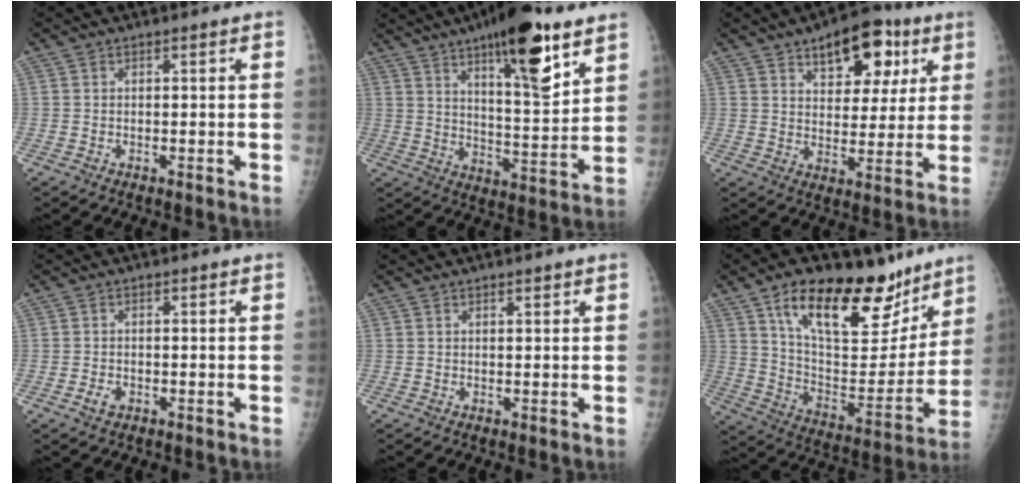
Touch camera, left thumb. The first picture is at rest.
{"total": 17.7, "force": [10.4, 4.8, 13.5], "torque": [-0.179, -0.058, 0.164]}
{"total": 14.1, "force": [7.2, 7.7, 9.3], "torque": [-0.082, -0.019, 0.104]}
{"total": 1.6, "force": [-0.7, 1.1, 0.9], "torque": [-0.015, 0.001, -0.012]}
{"total": 0.9, "force": [0.6, 0.2, 0.6], "torque": [-0.007, -0.003, 0.011]}
{"total": 26.4, "force": [16.3, 11.7, 17.1], "torque": [-0.218, -0.054, 0.265]}